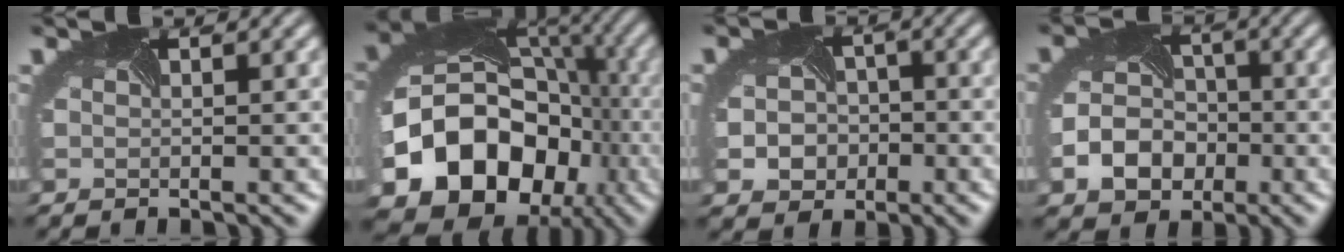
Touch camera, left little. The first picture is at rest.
{"total": 16.2, "force": [-4.9, 13.1, 8.1], "torque": [-0.159, -0.025, -0.076]}
{"total": 3.9, "force": [-1.2, 3.5, 1.3], "torque": [-0.012, -0.003, -0.022]}
{"total": 4.7, "force": [-1.8, 3.9, 1.8], "torque": [-0.044, -0.005, -0.037]}